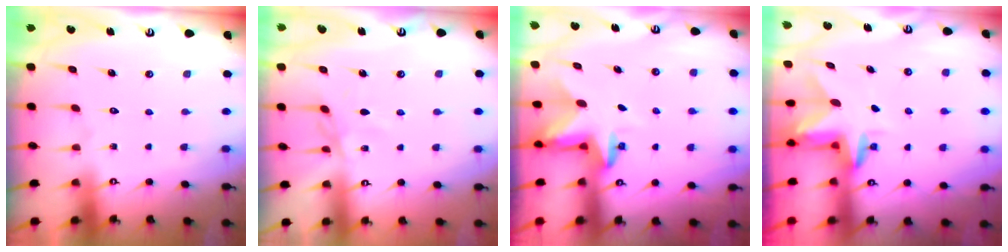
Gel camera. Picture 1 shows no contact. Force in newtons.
{"total": 4.0, "press": 4.0, "slide": 0.5}
{"total": 2.9, "press": 2.9, "slide": 0.2}
{"total": 3.1, "press": 3.1, "slide": 0.2}